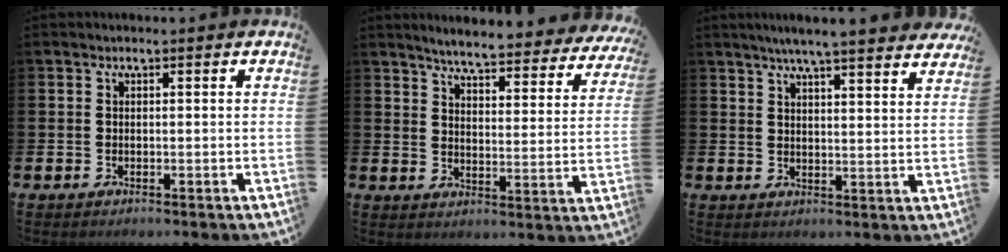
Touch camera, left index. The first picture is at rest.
{"total": 5.3, "force": [5.0, 0.3, 1.6], "torque": [-0.045, -0.044, 0.079]}
{"total": 5.7, "force": [5.4, -0.3, 1.9], "torque": [-0.038, -0.029, 0.092]}